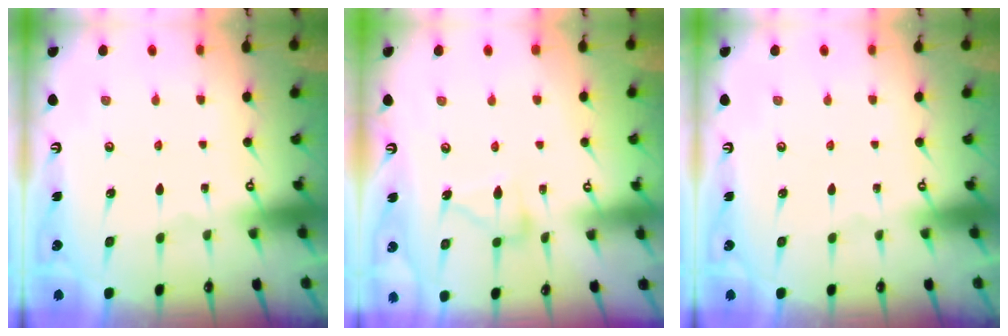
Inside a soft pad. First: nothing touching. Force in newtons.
{"total": 10.8, "press": 10.8, "slide": 0.6}
{"total": 0.0}